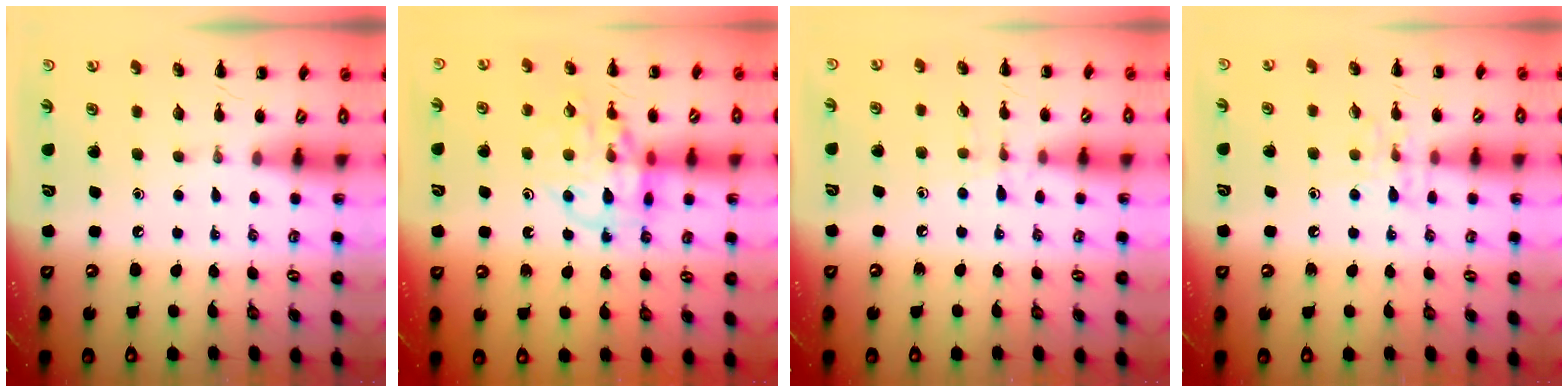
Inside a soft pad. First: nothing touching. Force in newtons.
{"total": 14.5, "press": 14.4, "slide": 1.9}
{"total": 6.7, "press": 6.4, "slide": 2.0}
{"total": 7.2, "press": 7.1, "slide": 1.1}